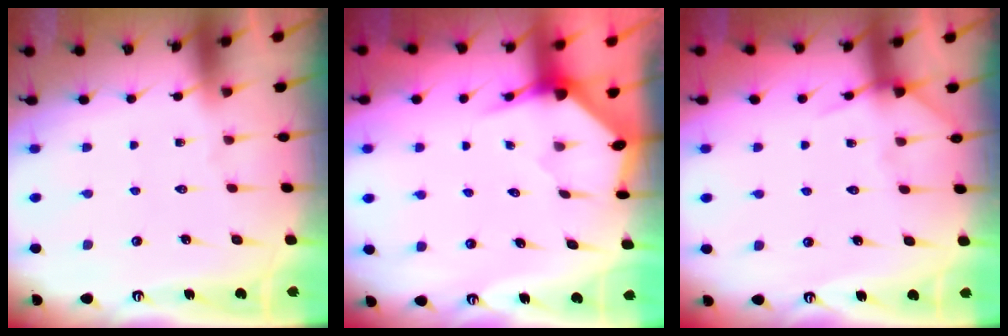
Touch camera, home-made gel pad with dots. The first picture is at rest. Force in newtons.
{"total": 3.3, "press": 3.3, "slide": 0.3}
{"total": 5.7, "press": 5.7, "slide": 0.8}